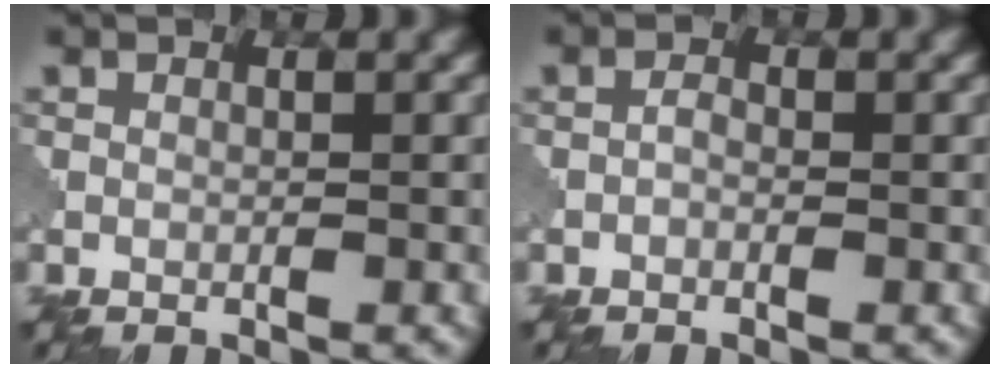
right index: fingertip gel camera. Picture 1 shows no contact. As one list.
[{"total": 0.8, "force": [-0.4, 0.4, 0.6], "torque": [-0.011, 0.003, -0.010]}]